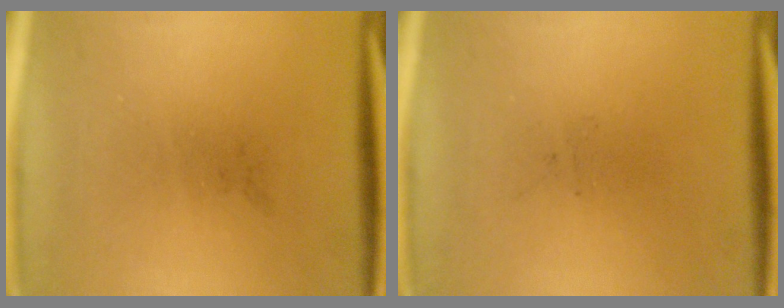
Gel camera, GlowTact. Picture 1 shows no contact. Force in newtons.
{"total": 0.0}